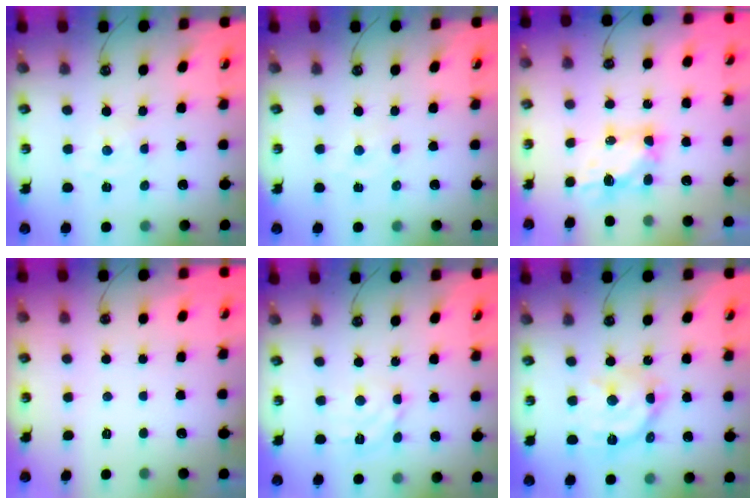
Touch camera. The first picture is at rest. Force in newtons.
{"total": 1.8, "press": 1.7, "slide": 0.3}
{"total": 6.4, "press": 6.4, "slide": 0.7}
{"total": 0.0}
{"total": 7.5, "press": 7.5, "slide": 0.8}
{"total": 16.0, "press": 16.0, "slide": 1.2}